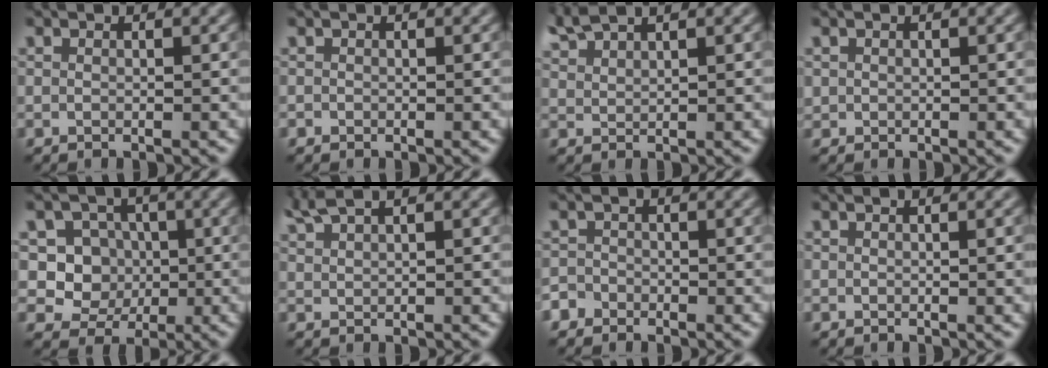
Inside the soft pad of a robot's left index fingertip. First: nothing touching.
{"total": 0.0}
{"total": 2.7, "force": [2.5, 0.3, 1.0], "torque": [-0.020, 0.012, 0.055]}
{"total": 0.5, "force": [0.2, 0.5, 0.0], "torque": [0.006, -0.002, 0.003]}
{"total": 5.5, "force": [0.5, 5.1, 1.9], "torque": [-0.020, 0.007, 0.004]}
{"total": 2.8, "force": [2.4, 0.5, 1.5], "torque": [-0.028, 0.011, 0.048]}
{"total": 1.9, "force": [-1.4, 1.3, 0.1], "torque": [0.010, 0.005, -0.025]}
{"total": 1.6, "force": [0.0, 0.9, 1.4], "torque": [-0.013, -0.005, -0.001]}